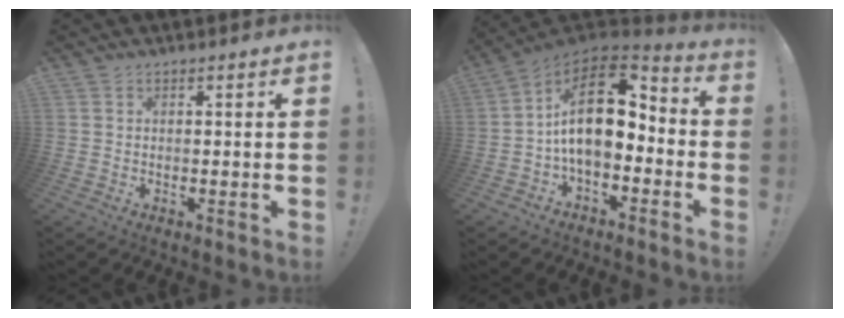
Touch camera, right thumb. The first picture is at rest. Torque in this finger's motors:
{"motor_torque": [2.64, 2.36, 1.45, -1.32, 0.16]}